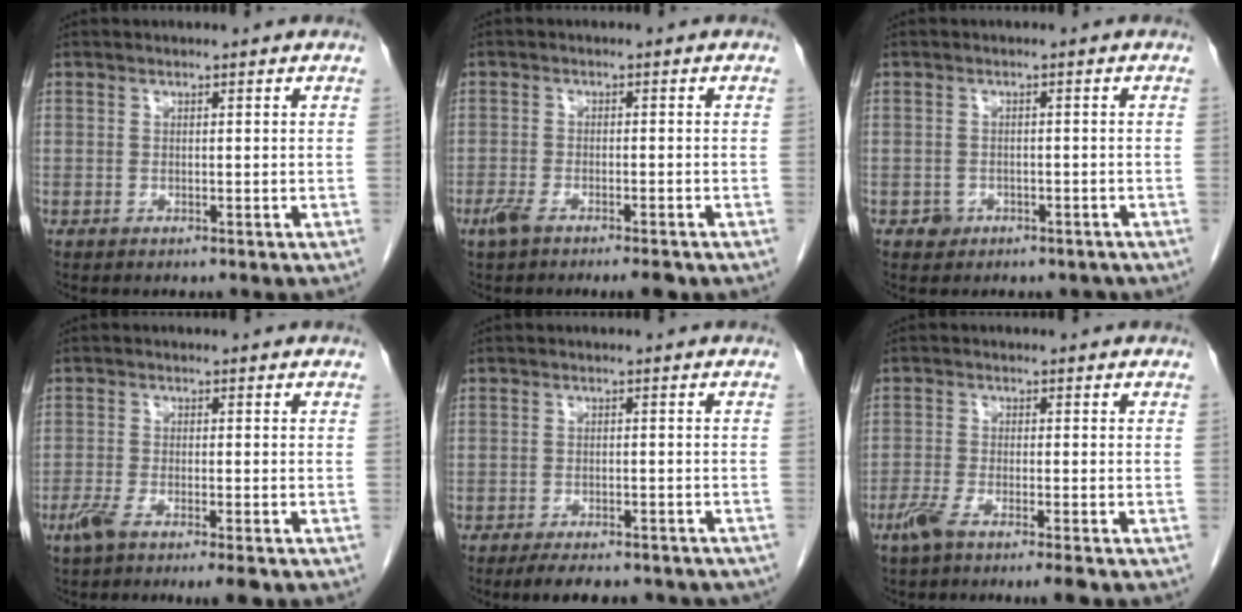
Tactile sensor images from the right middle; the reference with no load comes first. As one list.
[{"total": 5.2, "force": [-3.7, 1.1, 3.6], "torque": [-0.061, -0.007, -0.057]}, {"total": 2.2, "force": [-1.3, 1.8, 0.3], "torque": [-0.001, 0.010, -0.013]}, {"total": 5.7, "force": [-3.9, 0.7, 4.2], "torque": [-0.070, -0.013, -0.064]}, {"total": 10.5, "force": [-8.9, 3.2, 4.7], "torque": [-0.059, 0.001, -0.108]}, {"total": 5.2, "force": [-3.7, 0.2, 3.6], "torque": [-0.065, -0.010, -0.067]}]